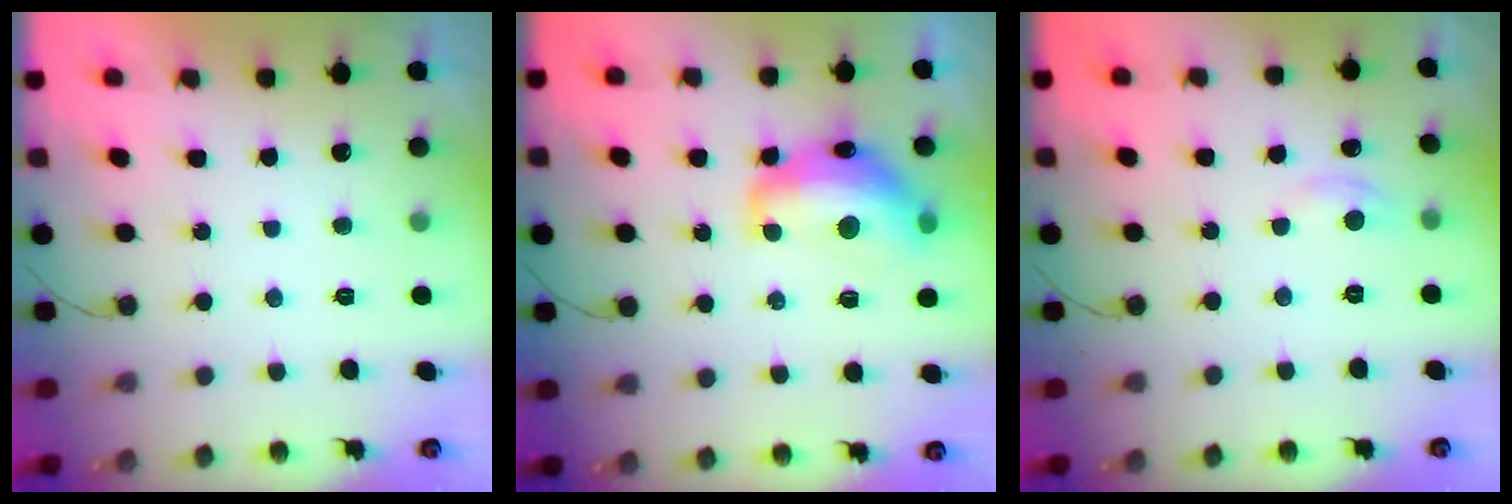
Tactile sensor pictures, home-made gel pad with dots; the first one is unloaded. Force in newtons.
{"total": 15.1, "press": 15.1, "slide": 0.8}
{"total": 3.0, "press": 3.0, "slide": 0.3}